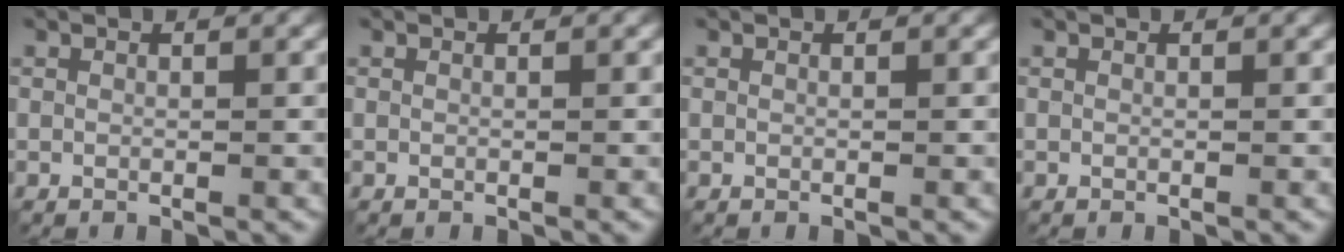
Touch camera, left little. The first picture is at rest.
{"total": 0.0}
{"total": 0.0}
{"total": 0.0}